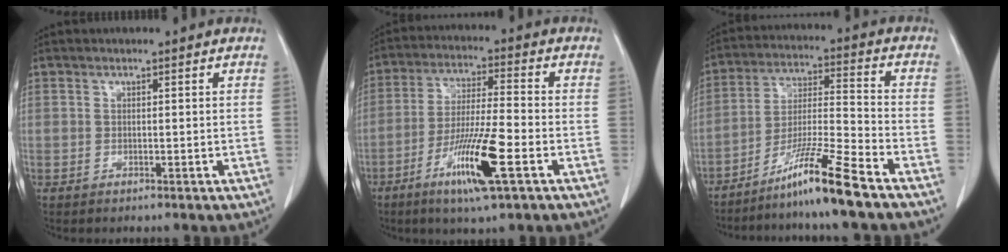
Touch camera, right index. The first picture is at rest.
{"total": 11.7, "force": [-5.3, 0.4, 10.5], "torque": [-0.200, -0.021, -0.099]}
{"total": 11.4, "force": [-8.4, -1.5, 7.6], "torque": [-0.142, -0.021, -0.155]}